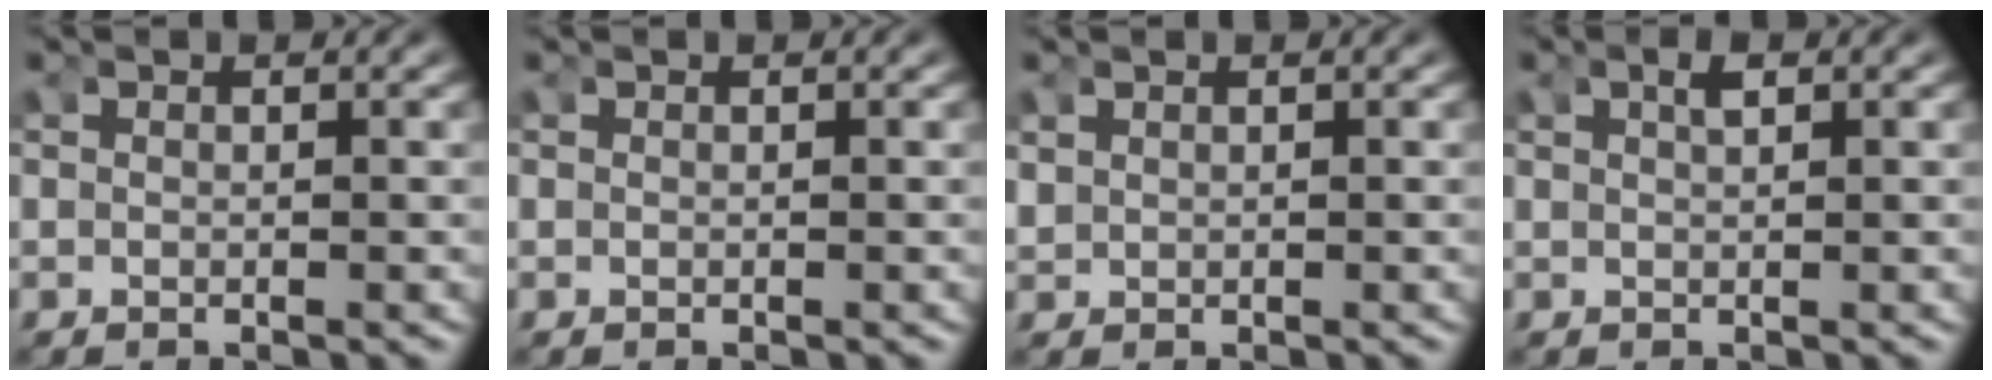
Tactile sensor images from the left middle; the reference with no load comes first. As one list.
[{"total": 0.0}, {"total": 0.8, "force": [0.6, 0.4, 0.3], "torque": [-0.012, 0.001, 0.017]}, {"total": 1.0, "force": [0.5, -0.2, 0.8], "torque": [-0.009, 0.005, 0.009]}]